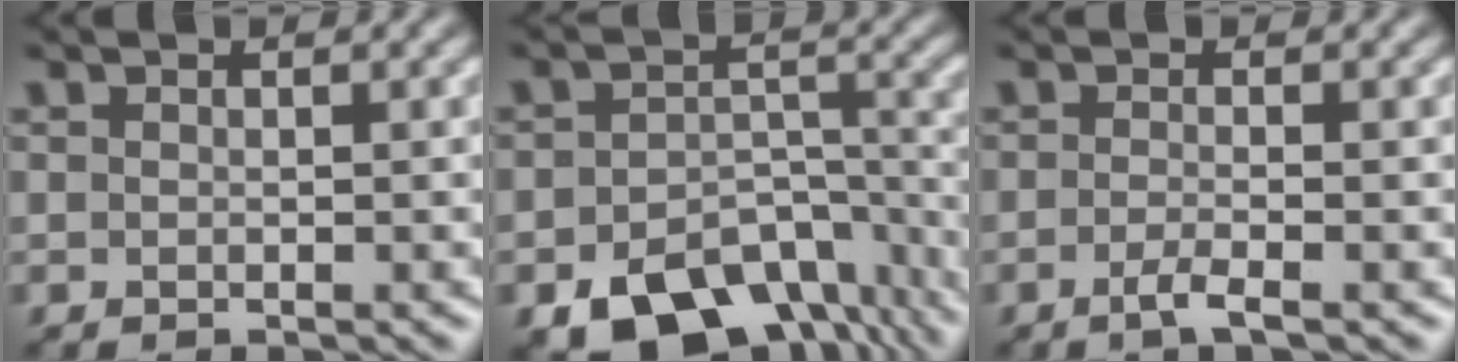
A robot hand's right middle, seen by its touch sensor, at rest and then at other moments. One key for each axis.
{"total": 11.4, "fx": -7.5, "fy": 6.4, "fz": 5.7, "tx": -0.095, "ty": -0.024, "tz": -0.105}
{"total": 1.9, "fx": -1.2, "fy": 0.4, "fz": 1.4, "tx": -0.026, "ty": -0.002, "tz": -0.027}